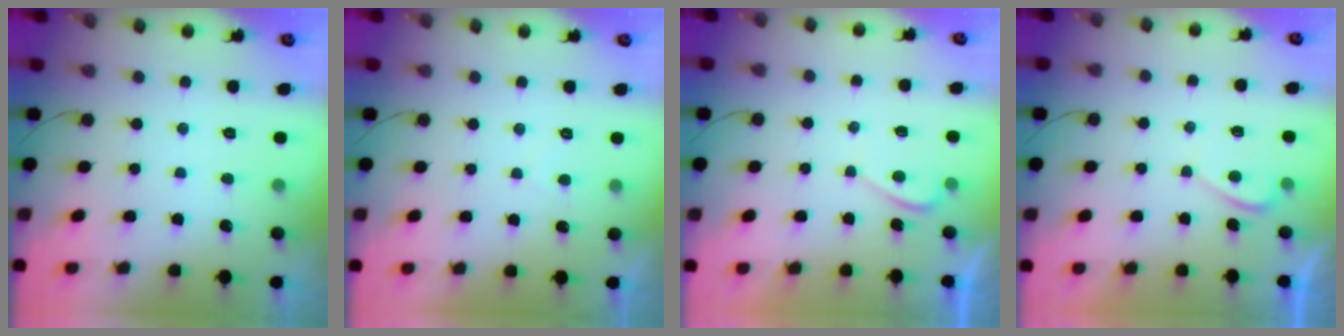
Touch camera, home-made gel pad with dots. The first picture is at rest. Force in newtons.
{"total": 1.0, "press": 0.8, "slide": 0.7}
{"total": 0.6, "press": 0.4, "slide": 0.5}
{"total": 0.6, "press": 0.4, "slide": 0.5}